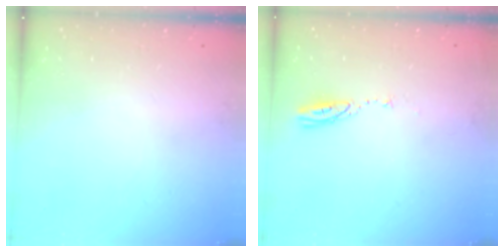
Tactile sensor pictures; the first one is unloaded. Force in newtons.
{"total": 3.5, "press": 3.5, "slide": 0.3}